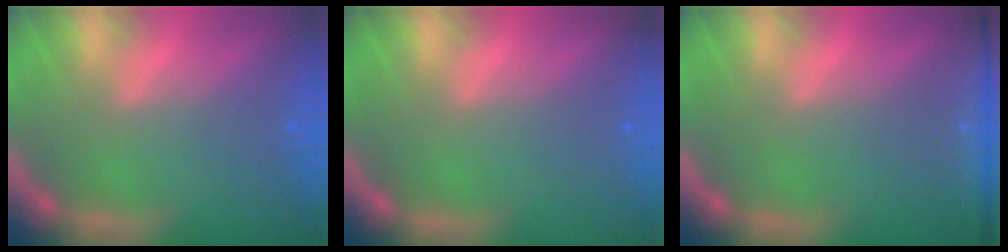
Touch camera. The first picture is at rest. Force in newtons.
{"total": 0.0}
{"total": 5.5}